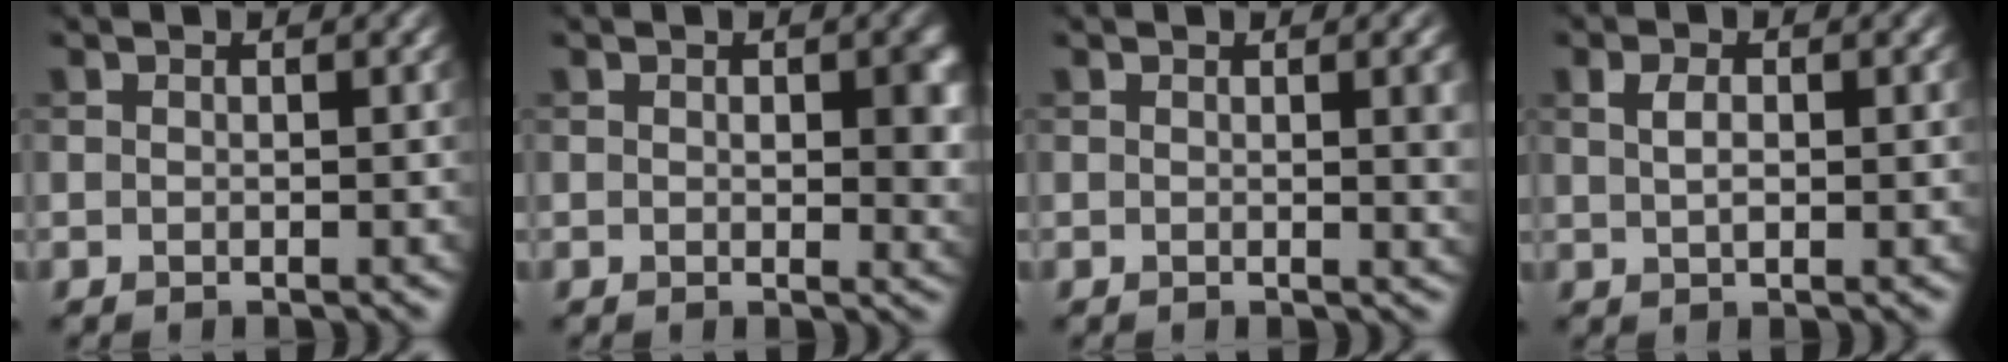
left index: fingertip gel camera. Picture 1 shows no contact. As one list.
[{"total": 4.0, "force": [0.4, 2.0, 3.4], "torque": [-0.035, -0.003, 0.009]}, {"total": 3.0, "force": [0.4, 0.9, 2.9], "torque": [-0.027, 0.001, 0.004]}, {"total": 2.5, "force": [0.7, 1.2, 2.1], "torque": [-0.034, 0.001, 0.012]}]